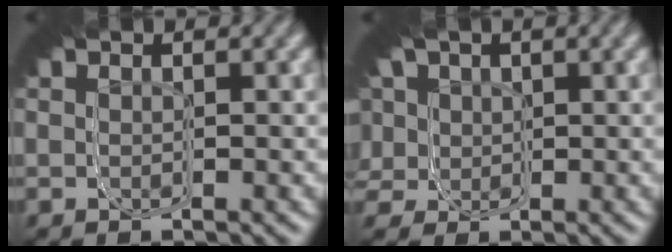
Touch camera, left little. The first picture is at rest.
{"total": 9.2, "force": [-0.3, 7.9, 4.8], "torque": [-0.087, -0.015, -0.015]}